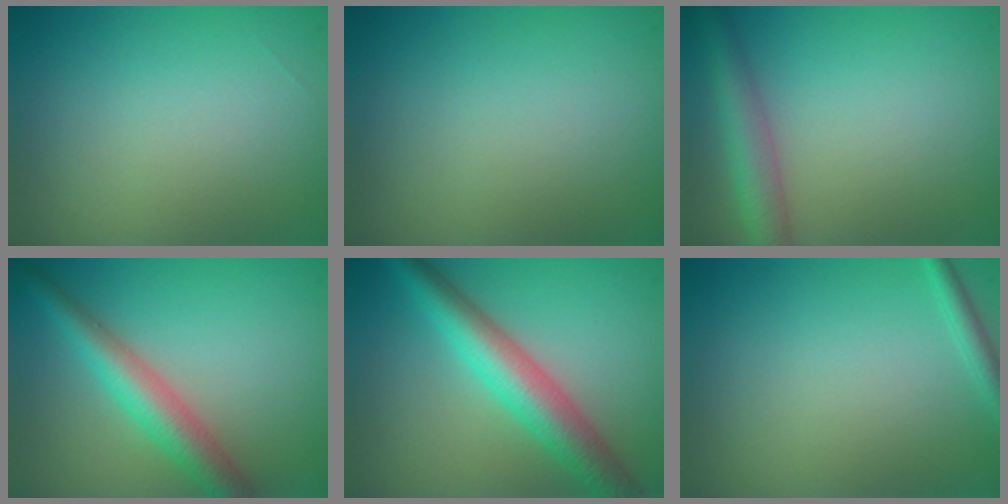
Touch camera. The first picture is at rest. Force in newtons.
{"total": 0.0}
{"total": 4.0, "press": 4.0, "slide": 0.2}
{"total": 4.4, "press": 4.4, "slide": 0.1}
{"total": 5.7, "press": 5.7, "slide": 0.2}
{"total": 1.5, "press": 1.4, "slide": 0.1}